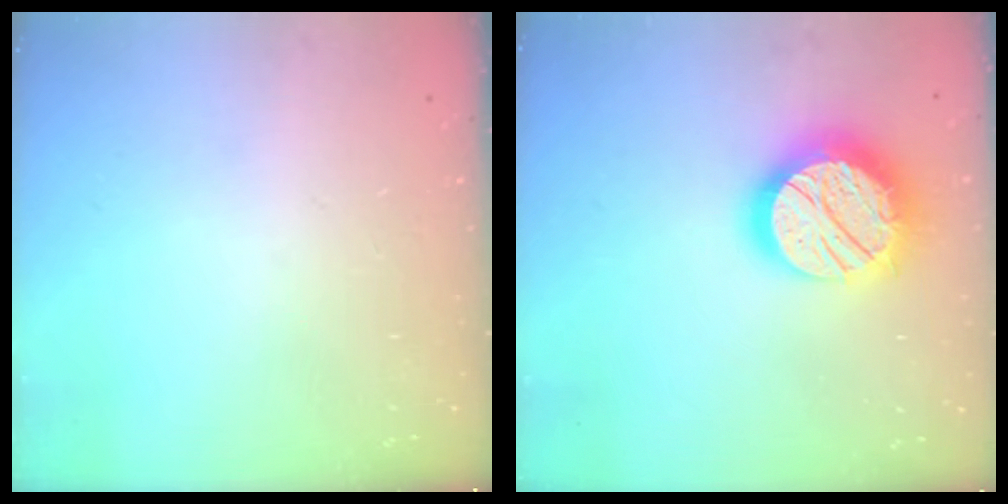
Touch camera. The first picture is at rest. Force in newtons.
{"total": 20.0, "press": 19.9, "slide": 1.5}